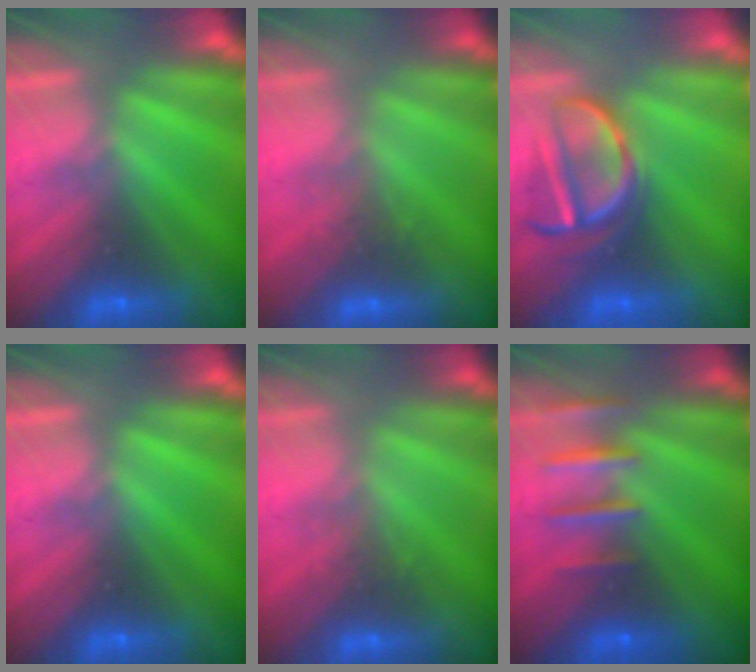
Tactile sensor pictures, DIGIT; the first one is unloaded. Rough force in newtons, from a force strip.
{"total": 2.8}
{"total": 3.8}
{"total": 0.0}
{"total": 2.8}
{"total": 2.5}